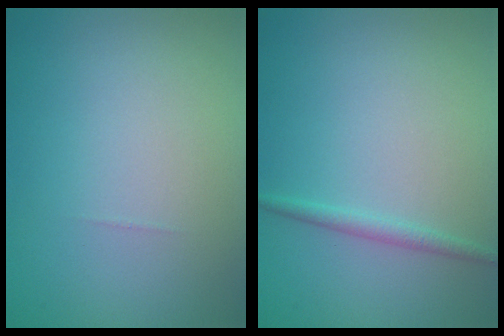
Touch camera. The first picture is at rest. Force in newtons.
{"total": 1.2, "press": 1.2, "slide": 0.1}